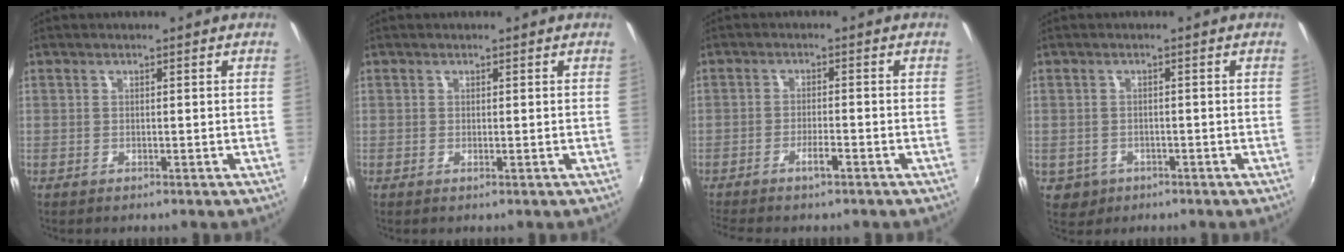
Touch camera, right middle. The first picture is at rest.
{"total": 0.0}
{"total": 3.7, "force": [-2.8, 0.2, 2.4], "torque": [-0.058, 0.001, -0.052]}
{"total": 3.9, "force": [-1.3, 3.5, 1.3], "torque": [-0.037, -0.002, -0.010]}